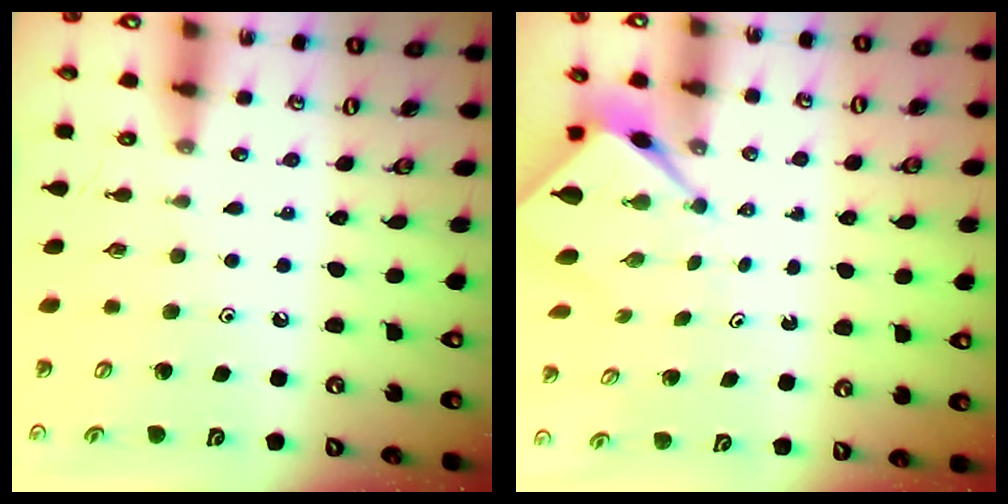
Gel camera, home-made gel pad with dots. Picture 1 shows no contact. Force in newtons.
{"total": 3.0, "press": 3.0, "slide": 0.2}